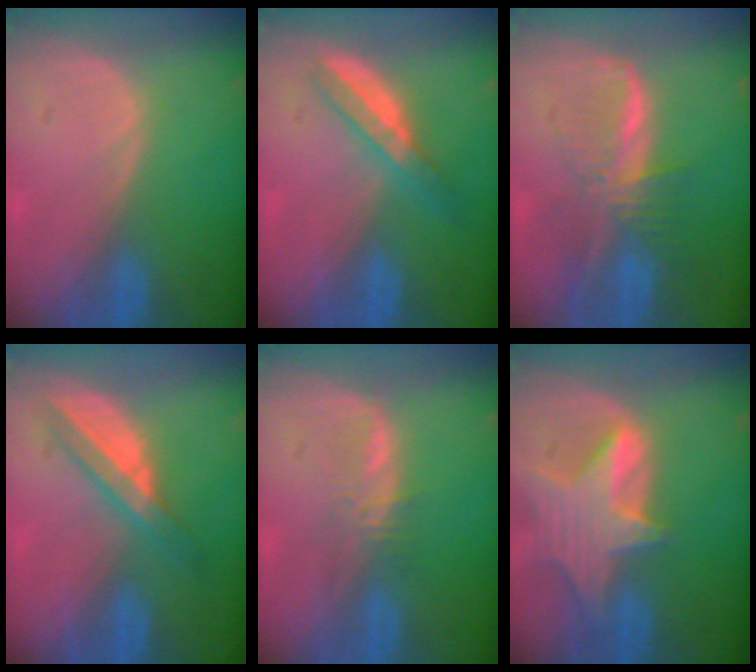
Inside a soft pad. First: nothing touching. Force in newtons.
{"total": 5.5, "press": 4.8, "slide": 2.6}
{"total": 8.2, "press": 6.9, "slide": 4.4}
{"total": 6.0, "press": 5.3, "slide": 2.8}
{"total": 2.9, "press": 2.9, "slide": 0.2}
{"total": 8.5, "press": 7.6, "slide": 3.9}